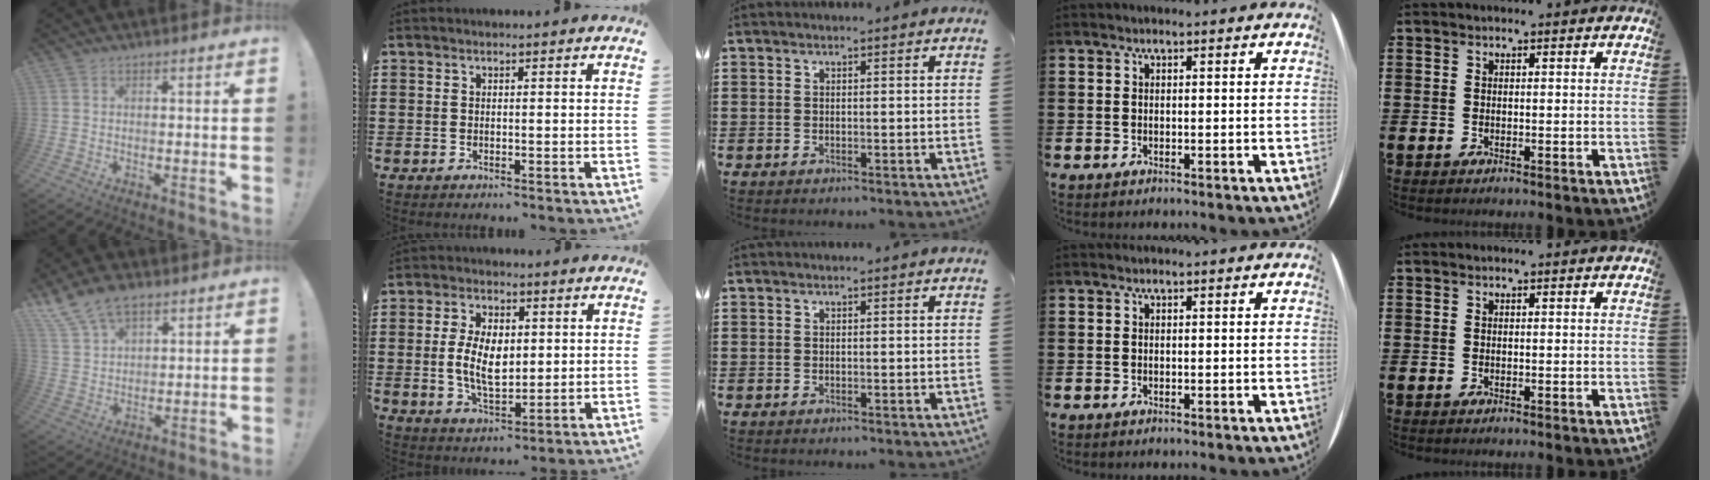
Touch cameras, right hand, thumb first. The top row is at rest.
{"thumb": {"total": 10.4, "force": [7.4, 5.6, 4.8], "torque": [-0.105, -0.030, 0.149]}, "index": {"total": 8.1, "force": [0.3, 4.5, 6.7], "torque": [-0.134, 0.008, 0.002]}}